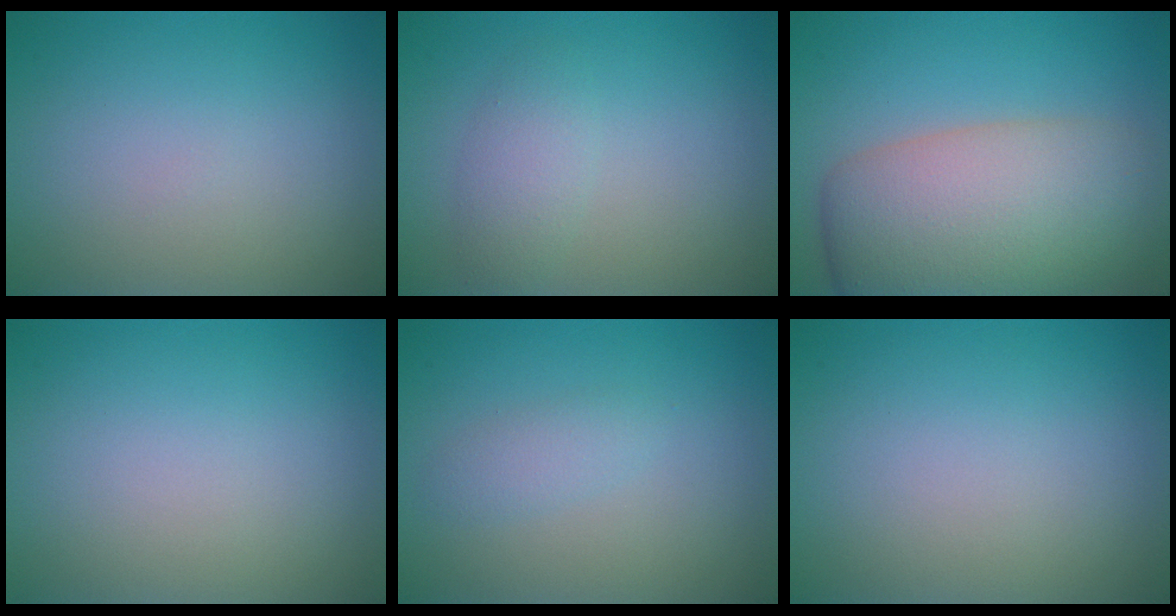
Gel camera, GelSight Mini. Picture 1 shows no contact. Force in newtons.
{"total": 2.0, "press": 2.0, "slide": 0.1}
{"total": 10.6, "press": 10.6, "slide": 0.8}
{"total": 0.0}
{"total": 1.4, "press": 1.4, "slide": 0.0}
{"total": 0.0}